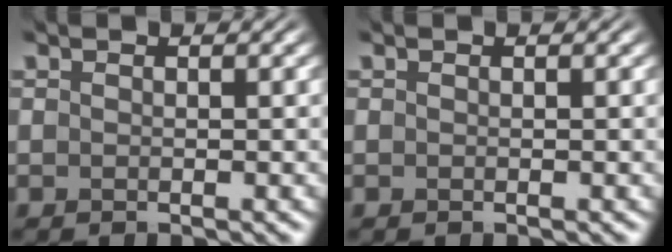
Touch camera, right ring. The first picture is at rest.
{"total": 0.0}